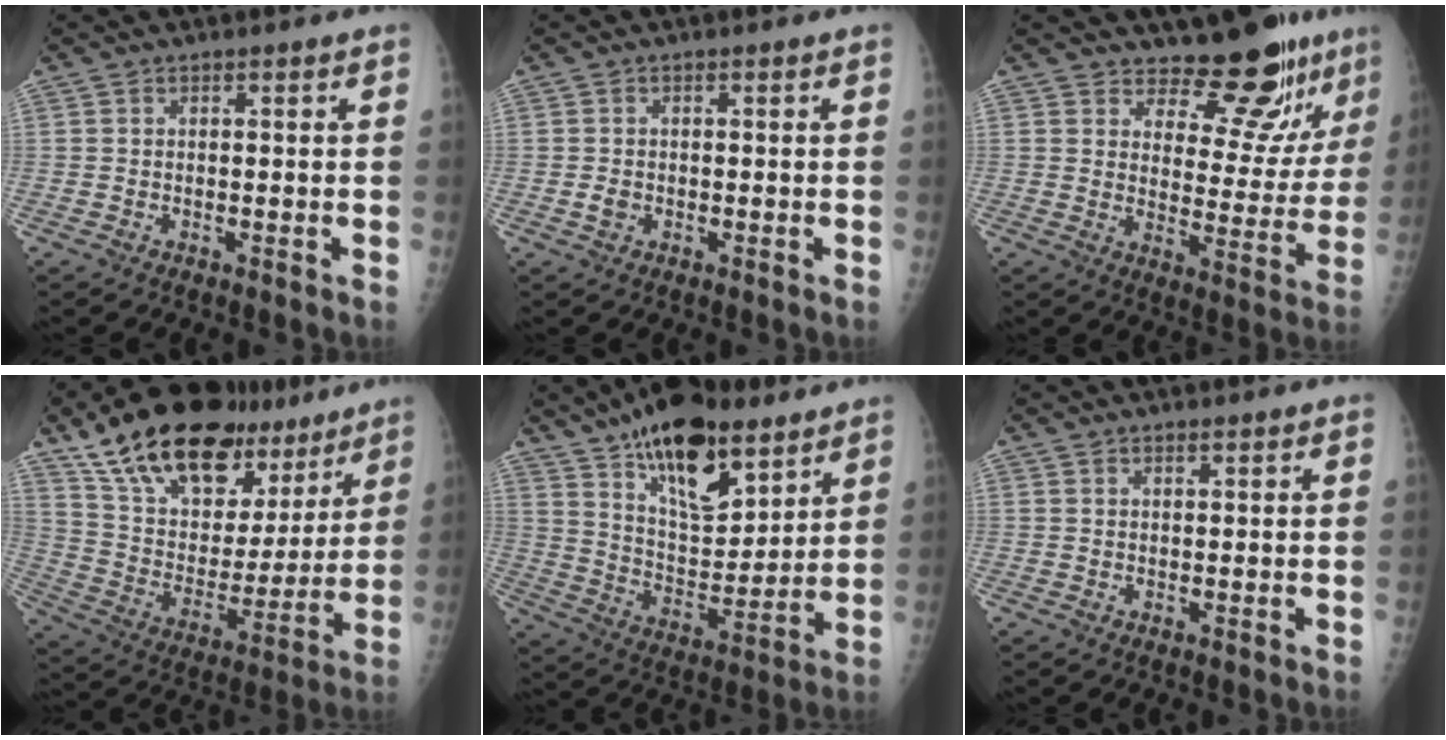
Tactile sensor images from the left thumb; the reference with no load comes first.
{"total": 1.6, "force": [-0.3, 1.3, 0.9], "torque": [-0.011, 0.001, -0.004]}
{"total": 12.6, "force": [10.8, 4.3, 4.9], "torque": [-0.027, -0.100, 0.146]}
{"total": 27.2, "force": [18.5, 13.4, 14.7], "torque": [-0.207, -0.049, 0.309]}
{"total": 20.0, "force": [12.9, 8.7, 12.7], "torque": [-0.169, -0.070, 0.220]}
{"total": 0.9, "force": [0.7, 0.3, 0.4], "torque": [-0.007, -0.005, 0.011]}